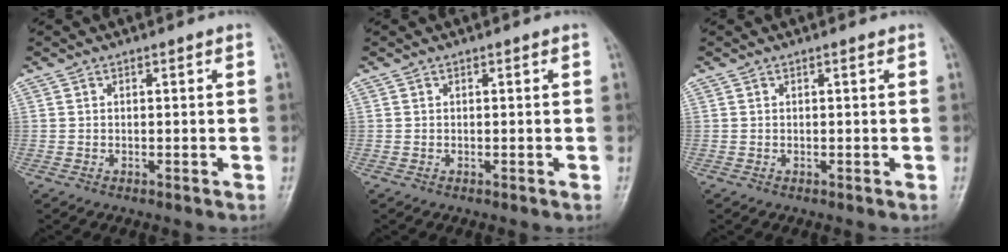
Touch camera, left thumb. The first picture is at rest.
{"total": 0.0}
{"total": 0.0}